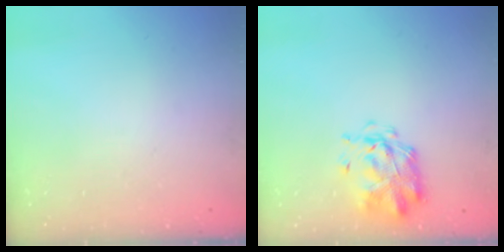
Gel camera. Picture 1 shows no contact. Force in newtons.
{"total": 2.8, "press": 2.7, "slide": 0.6}